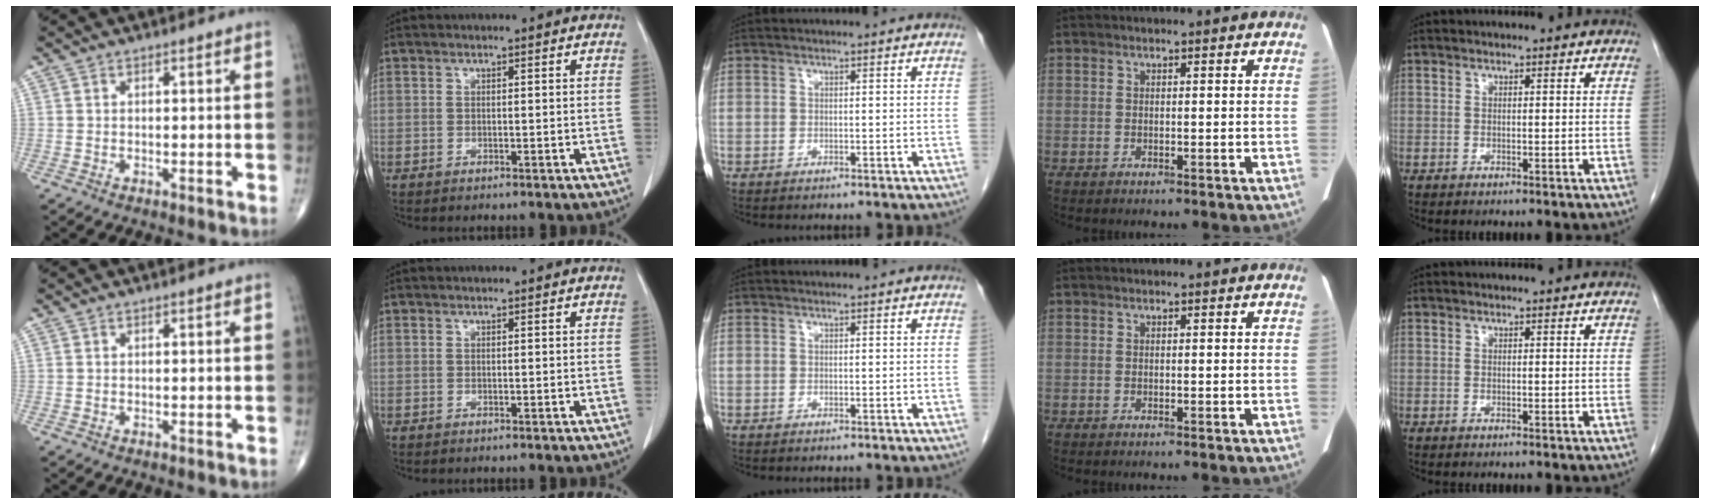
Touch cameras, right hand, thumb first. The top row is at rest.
{}